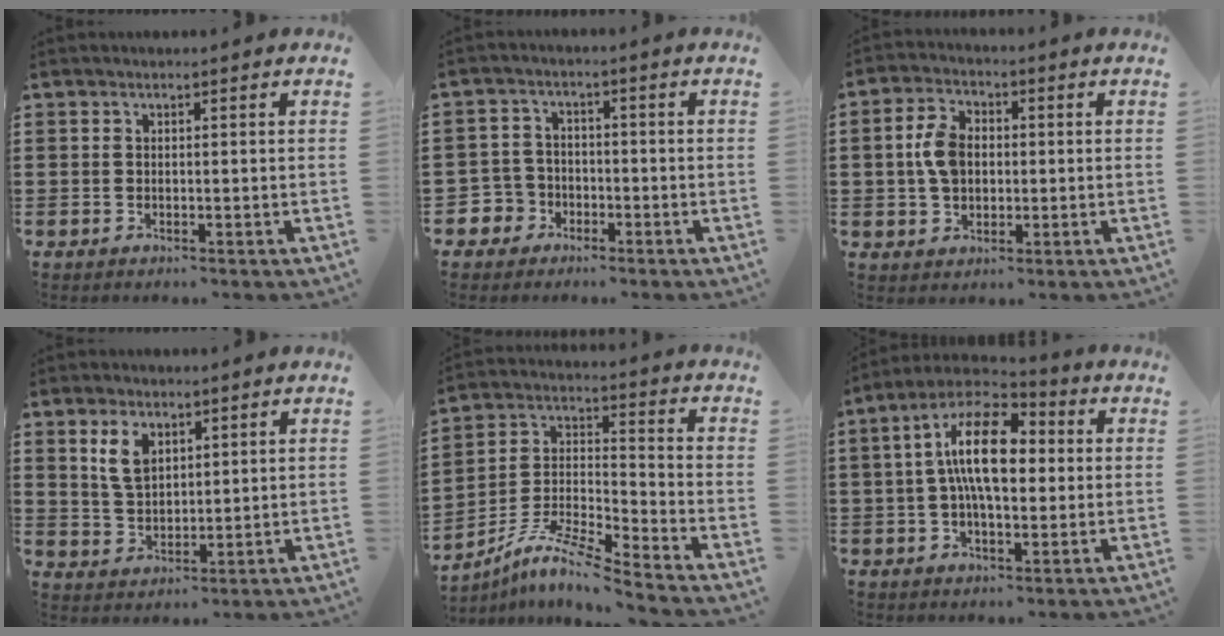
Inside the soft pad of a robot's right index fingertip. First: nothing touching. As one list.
[{"total": 4.1, "force": [-2.1, 3.5, 0.6], "torque": [-0.046, 0.000, -0.049]}, {"total": 6.1, "force": [0.0, 4.2, 4.4], "torque": [-0.113, 0.009, -0.007]}, {"total": 5.8, "force": [2.8, 3.4, 3.7], "torque": [-0.077, 0.008, 0.050]}, {"total": 8.1, "force": [-7.4, 0.3, 3.3], "torque": [-0.080, -0.004, -0.152]}, {"total": 12.8, "force": [1.9, 6.3, 11.0], "torque": [-0.229, 0.009, 0.024]}]